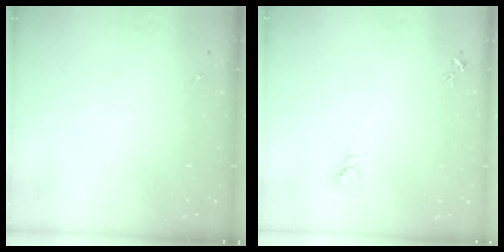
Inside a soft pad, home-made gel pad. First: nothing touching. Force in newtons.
{"total": 2.8, "press": 2.8, "slide": 0.1}